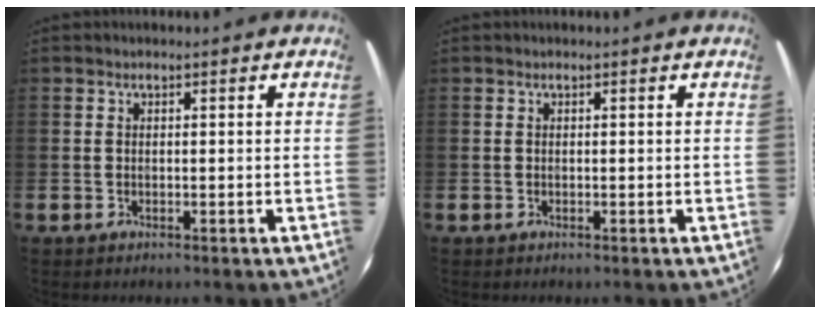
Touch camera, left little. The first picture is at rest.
{"total": 0.0}